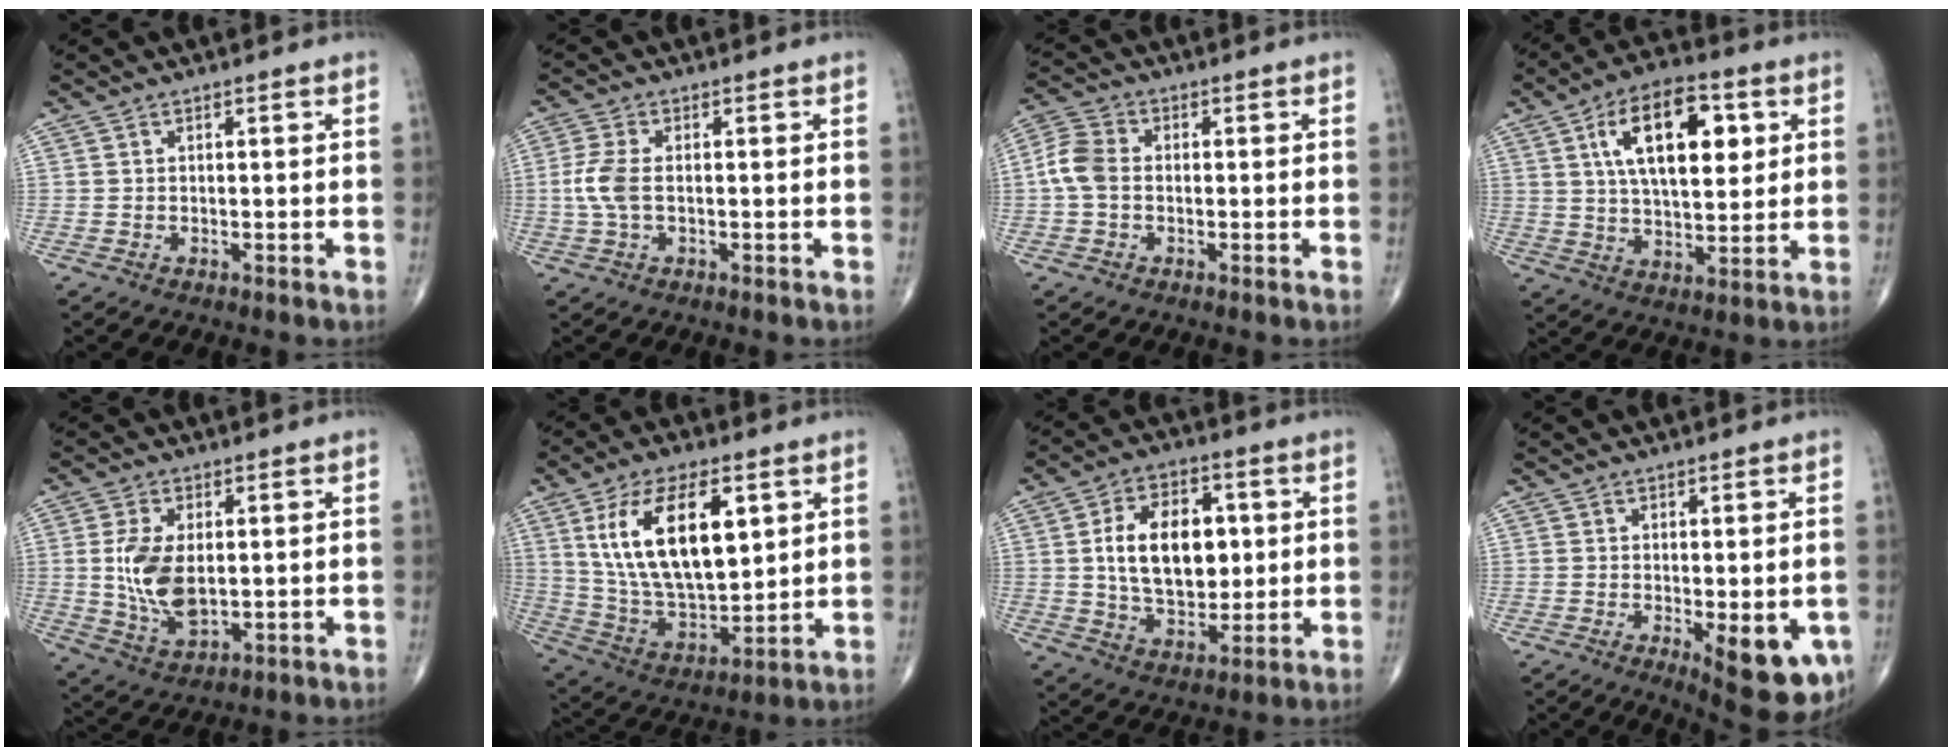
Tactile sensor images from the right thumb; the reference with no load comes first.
{"total": 5.1, "force": [-0.2, 2.5, 4.4], "torque": [-0.118, 0.007, -0.008]}
{"total": 6.0, "force": [-0.4, 4.3, 4.2], "torque": [-0.090, 0.017, -0.018]}
{"total": 16.7, "force": [5.2, 8.1, 13.7], "torque": [-0.201, -0.006, 0.087]}
{"total": 10.6, "force": [0.7, 5.8, 8.8], "torque": [-0.173, -0.012, 0.024]}
{"total": 20.1, "force": [6.4, 9.6, 16.4], "torque": [-0.281, -0.021, 0.127]}
{"total": 15.4, "force": [2.1, 9.4, 12.1], "torque": [-0.171, -0.005, 0.039]}
{"total": 10.8, "force": [-3.1, 4.1, 9.5], "torque": [-0.107, -0.017, -0.032]}